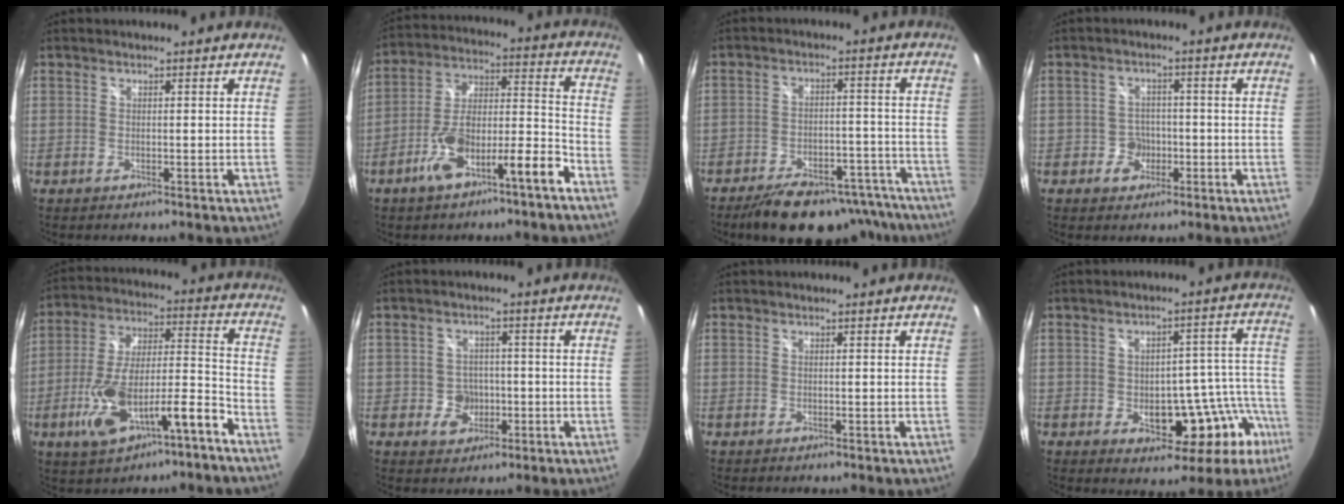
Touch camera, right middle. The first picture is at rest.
{"total": 13.1, "force": [-8.0, 2.7, 10.0], "torque": [-0.175, 0.016, -0.131]}
{"total": 18.5, "force": [-14.9, 7.5, 8.1], "torque": [-0.145, 0.012, -0.189]}
{"total": 3.9, "force": [-1.5, 3.5, 0.7], "torque": [-0.018, 0.009, -0.020]}
{"total": 17.2, "force": [-9.6, 4.9, 13.4], "torque": [-0.252, -0.006, -0.157]}
{"total": 4.7, "force": [-1.4, 4.3, 1.3], "torque": [-0.030, 0.008, -0.012]}
{"total": 0.0}
{"total": 15.1, "force": [-7.2, 8.7, 10.1], "torque": [-0.116, 0.018, -0.078]}